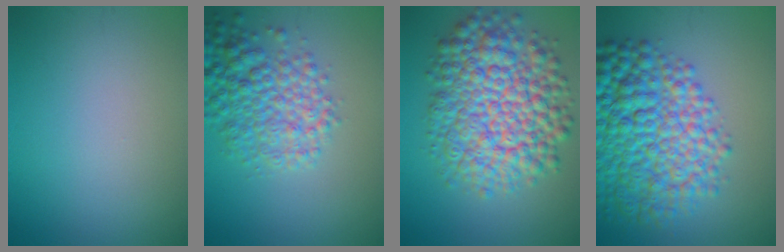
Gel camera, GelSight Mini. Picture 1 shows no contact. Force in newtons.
{"total": 5.7, "press": 5.7, "slide": 0.2}
{"total": 10.8, "press": 10.8, "slide": 0.3}
{"total": 10.1, "press": 10.1, "slide": 0.3}